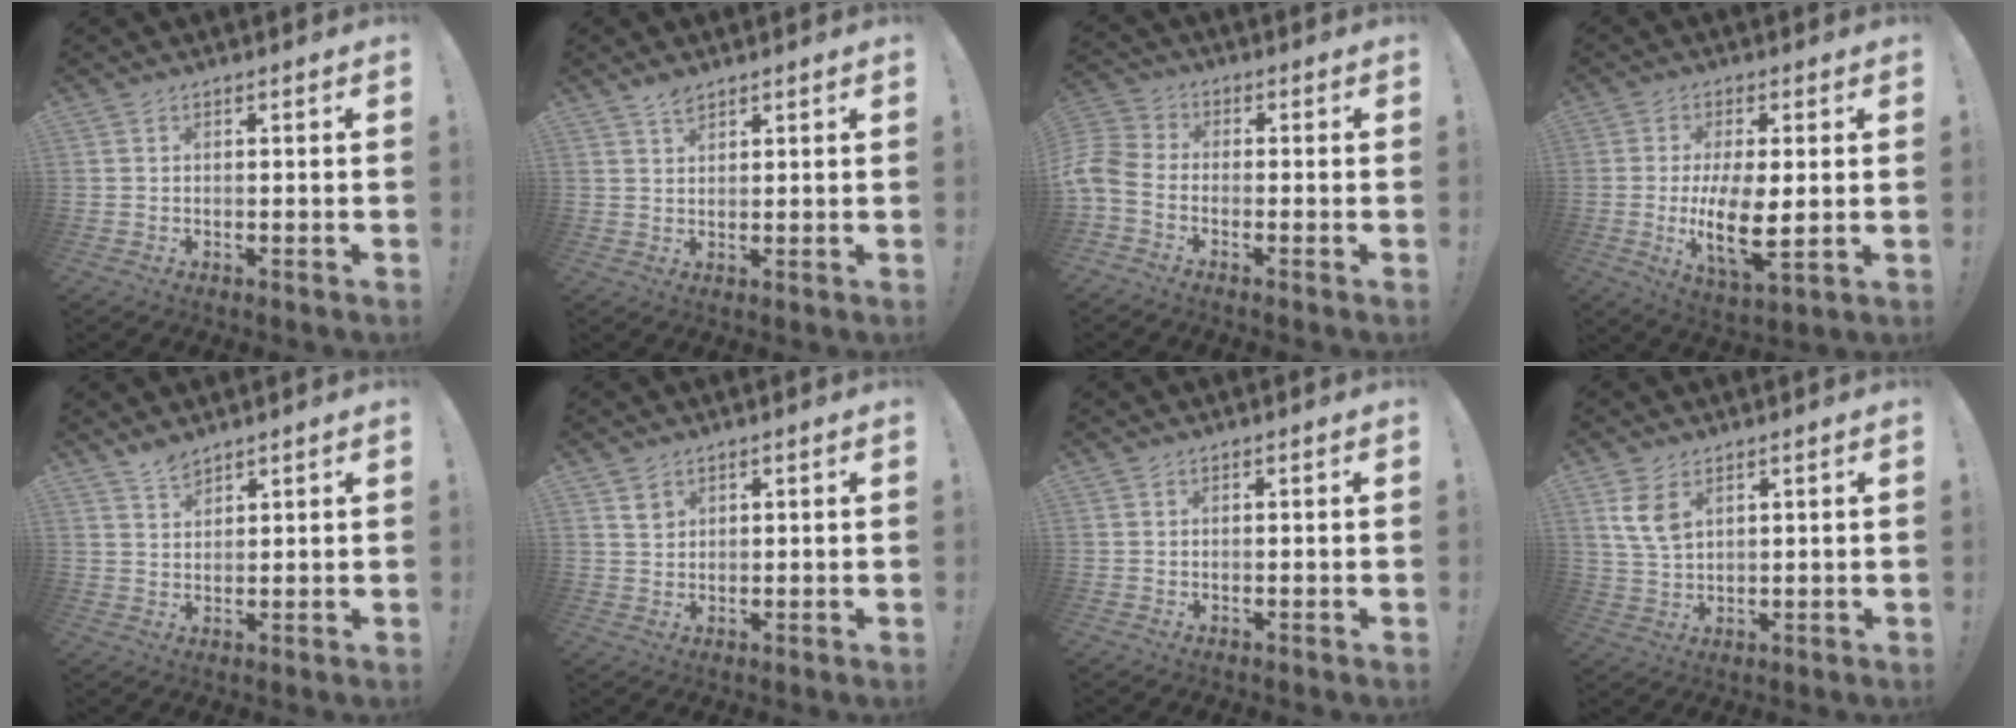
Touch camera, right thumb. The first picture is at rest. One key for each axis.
{"total": 2.9, "fx": 2.5, "fy": 1.1, "fz": 1.0, "tx": -0.007, "ty": -0.017, "tz": 0.043}
{"total": 7.7, "fx": -3.0, "fy": 5.0, "fz": 5.0, "tx": -0.113, "ty": 0.012, "tz": -0.052}
{"total": 12.6, "fx": -0.9, "fy": 5.1, "fz": 11.5, "tx": -0.202, "ty": -0.019, "tz": -0.017}
{"total": 3.7, "fx": 3.5, "fy": 1.1, "fz": 0.8, "tx": -0.008, "ty": -0.027, "tz": 0.063}
{"total": 2.7, "fx": 1.8, "fy": 1.9, "fz": 0.7, "tx": 0.004, "ty": -0.014, "tz": 0.031}
{"total": 0.0}
{"total": 7.4, "fx": 3.6, "fy": 4.5, "fz": 4.6, "tx": -0.083, "ty": -0.015, "tz": 0.068}